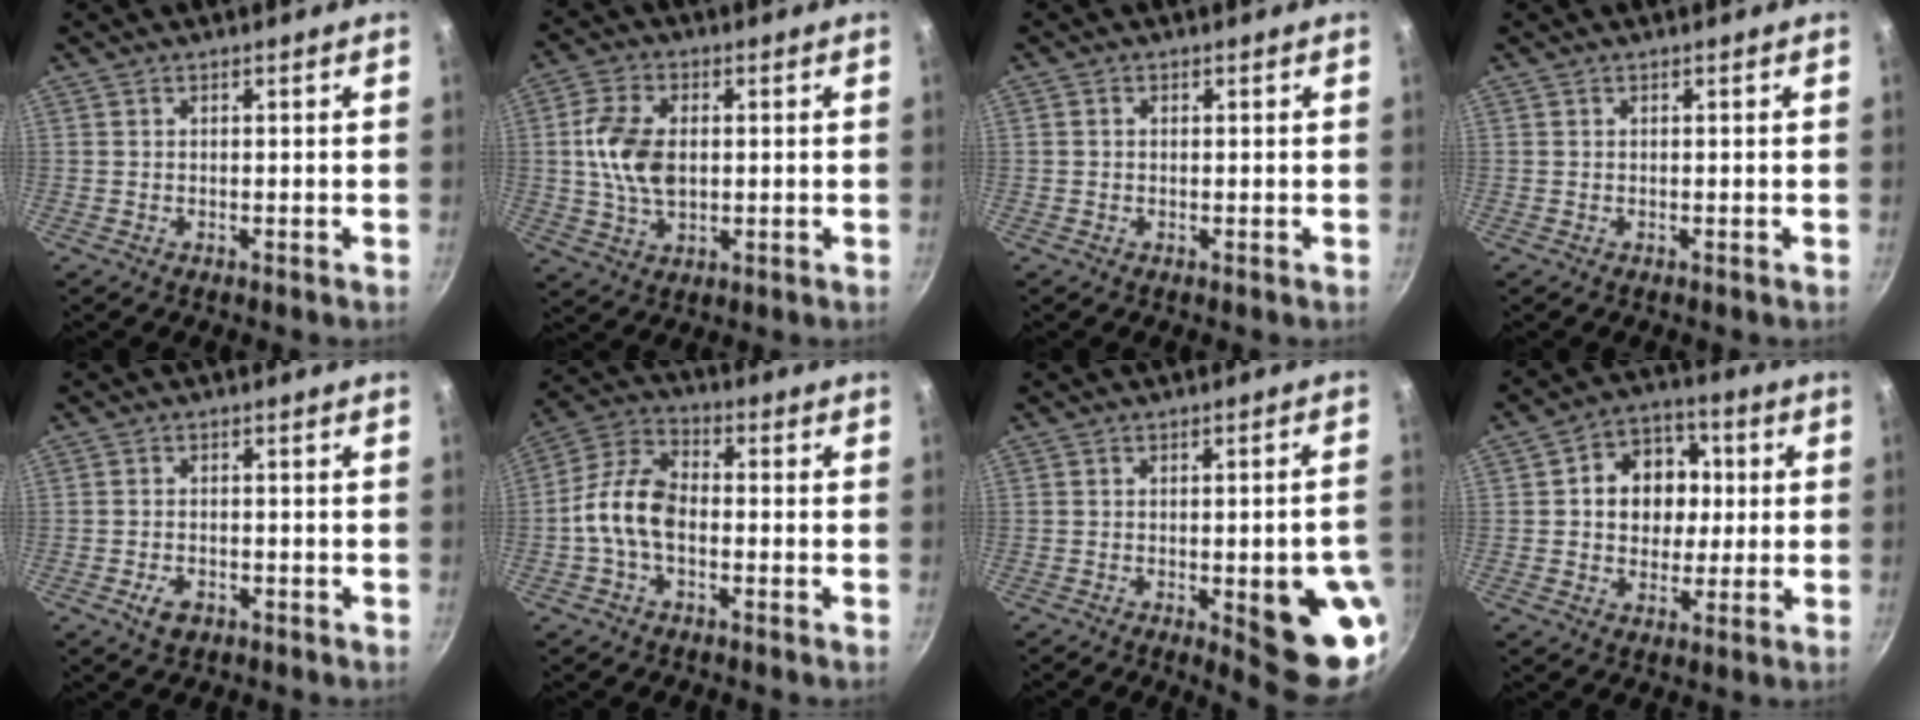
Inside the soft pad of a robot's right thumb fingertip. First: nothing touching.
{"total": 11.5, "force": [0.9, 7.0, 9.1], "torque": [-0.165, 0.005, 0.015]}
{"total": 0.8, "force": [0.1, 0.7, 0.4], "torque": [-0.006, 0.005, 0.000]}
{"total": 0.0}
{"total": 3.9, "force": [-1.8, 2.4, 2.4], "torque": [-0.042, 0.011, -0.032]}
{"total": 10.2, "force": [-2.0, 6.1, 8.0], "torque": [-0.148, 0.040, -0.056]}
{"total": 13.2, "force": [-4.2, 3.8, 11.9], "torque": [-0.112, 0.018, -0.049]}
{"total": 12.2, "force": [1.3, 10.1, 6.8], "torque": [-0.057, 0.013, 0.011]}